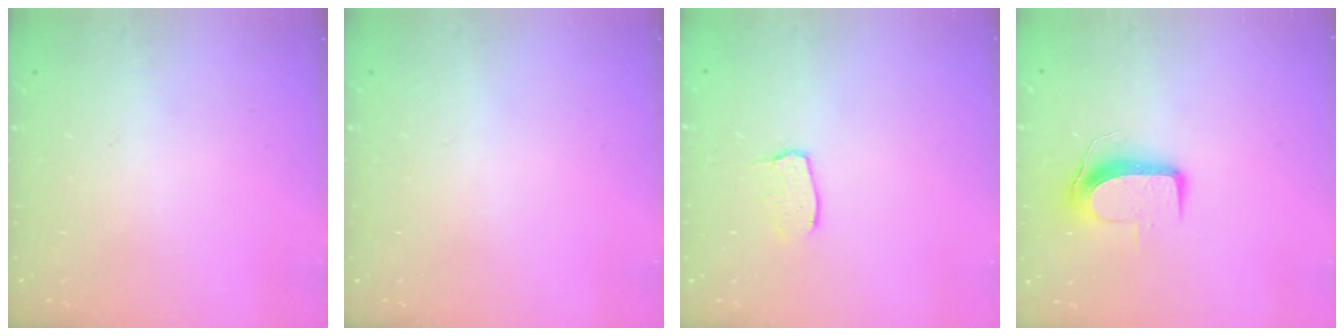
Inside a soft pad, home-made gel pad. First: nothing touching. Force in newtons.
{"total": 0.0}
{"total": 4.5, "press": 4.4, "slide": 0.3}
{"total": 8.8, "press": 8.8, "slide": 0.2}